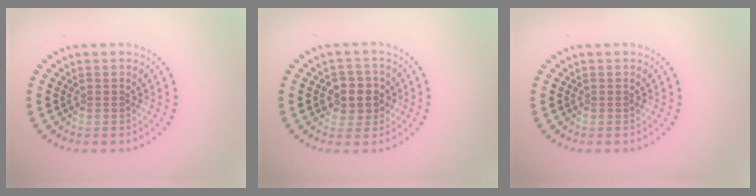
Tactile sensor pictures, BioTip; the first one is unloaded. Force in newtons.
{"total": 2.8, "press": 2.7, "slide": 0.9}
{"total": 0.0}